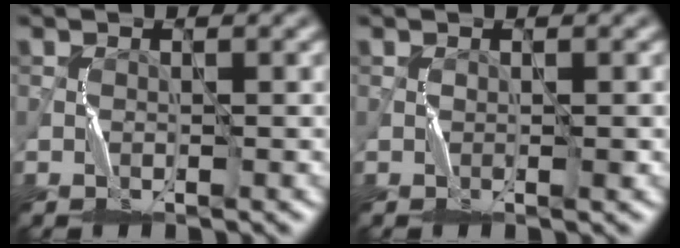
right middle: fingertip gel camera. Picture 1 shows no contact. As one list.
[{"total": 0.0}]